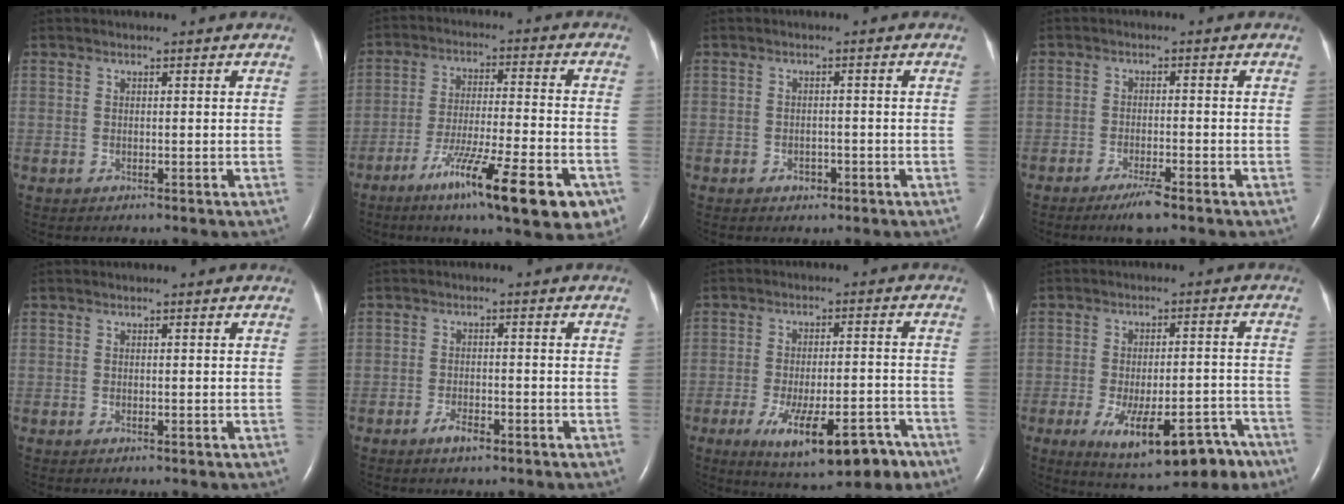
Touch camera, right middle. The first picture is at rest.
{"total": 17.4, "force": [-9.8, 2.0, 14.2], "torque": [-0.182, -0.024, -0.151]}
{"total": 1.7, "force": [-1.0, 1.1, 0.8], "torque": [-0.011, 0.003, -0.010]}
{"total": 3.7, "force": [-2.7, 0.1, 2.5], "torque": [-0.054, -0.008, -0.050]}
{"total": 0.0}
{"total": 2.7, "force": [-1.9, 0.9, 1.8], "torque": [-0.038, 0.000, -0.034]}
{"total": 13.3, "force": [-7.5, 3.8, 10.3], "torque": [-0.155, -0.004, -0.105]}
{"total": 14.3, "force": [-8.3, 4.7, 10.7], "torque": [-0.141, 0.005, -0.111]}